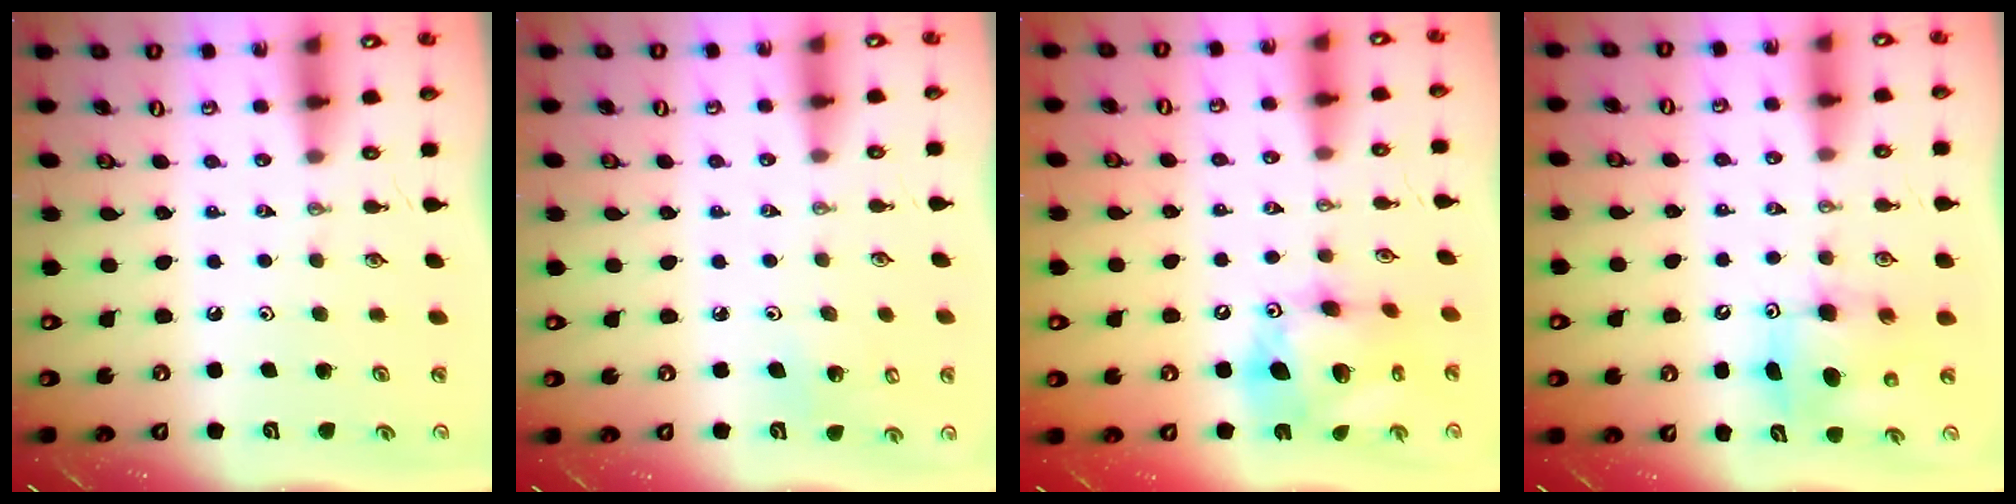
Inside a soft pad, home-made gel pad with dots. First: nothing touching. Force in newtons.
{"total": 5.0, "press": 4.9, "slide": 1.2}
{"total": 16.5, "press": 16.5, "slide": 1.6}
{"total": 7.9, "press": 7.6, "slide": 2.2}